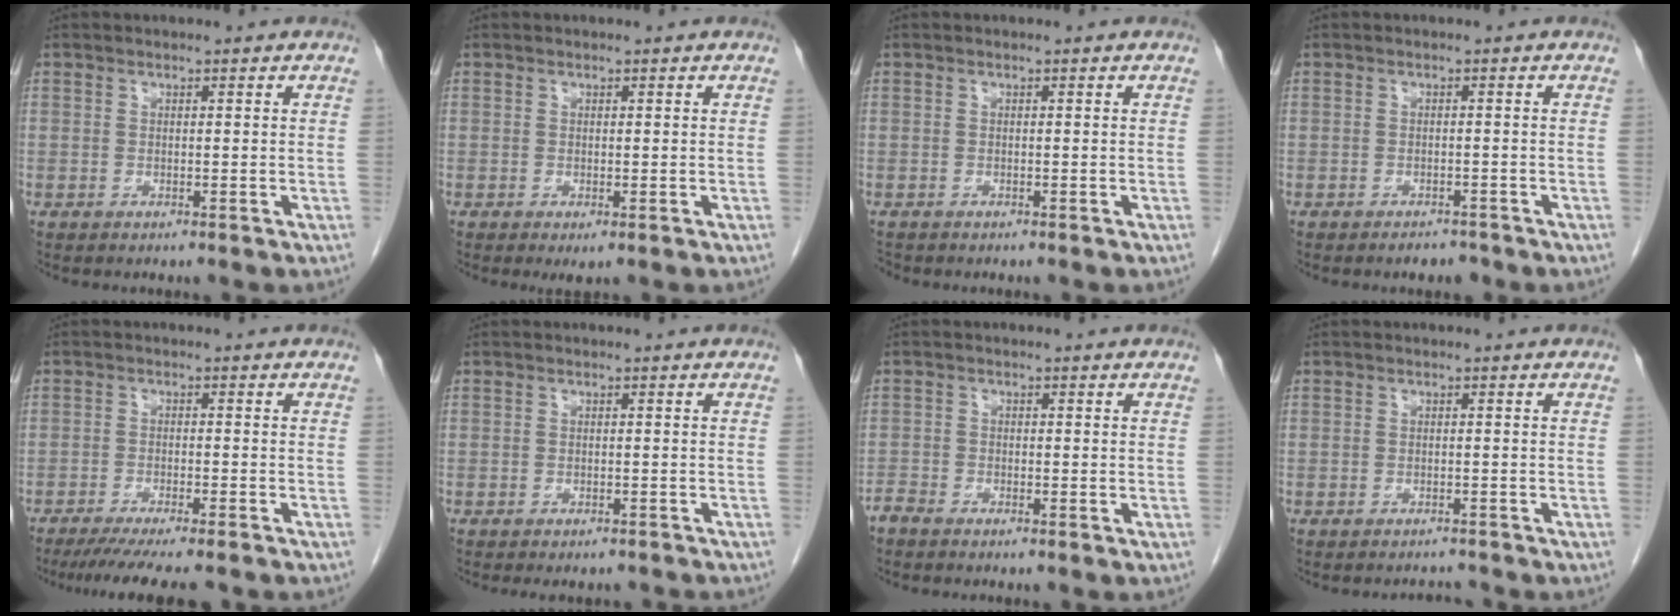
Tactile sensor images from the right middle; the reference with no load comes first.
{"total": 1.0, "force": [-0.2, 0.3, 0.9], "torque": [-0.015, -0.005, 0.003]}
{"total": 0.6, "force": [-0.6, 0.2, 0.0], "torque": [-0.005, -0.001, -0.013]}
{"total": 1.8, "force": [-1.6, 0.8, 0.6], "torque": [-0.010, 0.000, -0.017]}
{"total": 11.8, "force": [-10.2, 0.6, 5.9], "torque": [-0.075, -0.026, -0.146]}
{"total": 5.9, "force": [-5.4, 1.9, 1.6], "torque": [-0.011, -0.005, -0.060]}
{"total": 1.8, "force": [-1.7, 0.2, 0.4], "torque": [-0.009, -0.003, -0.035]}
{"total": 1.6, "force": [-1.6, 0.0, -0.2], "torque": [0.004, -0.008, -0.018]}